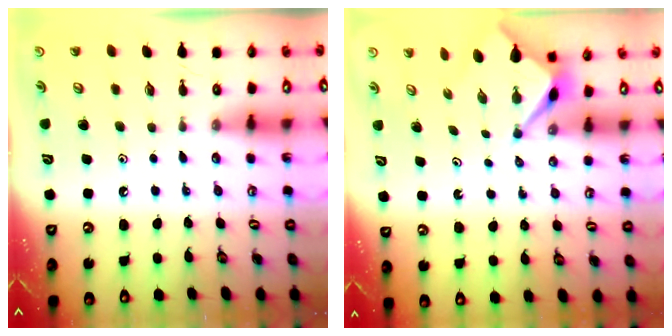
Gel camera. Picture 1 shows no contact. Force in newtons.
{"total": 2.9, "press": 2.9, "slide": 0.2}